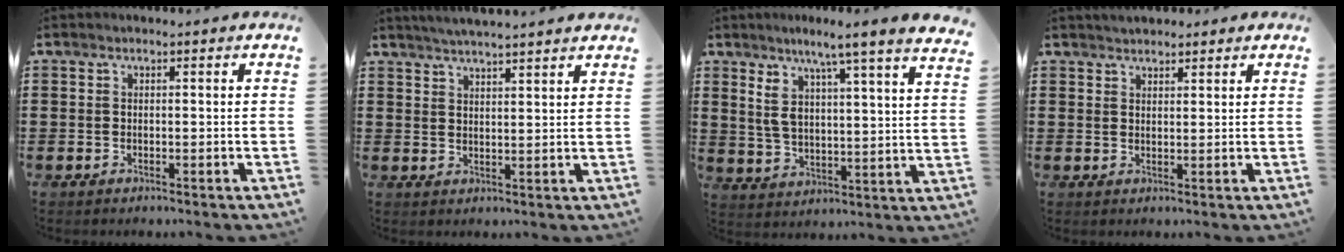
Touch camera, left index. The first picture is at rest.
{"total": 3.0, "force": [2.9, -0.6, 0.5], "torque": [-0.019, -0.011, 0.052]}
{"total": 7.1, "force": [5.1, 0.2, 4.9], "torque": [-0.116, -0.034, 0.079]}
{"total": 2.1, "force": [2.0, 0.4, 0.1], "torque": [-0.006, 0.002, 0.039]}